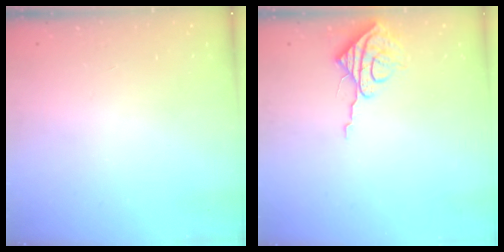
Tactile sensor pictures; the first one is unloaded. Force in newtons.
{"total": 7.9, "press": 7.9, "slide": 0.3}